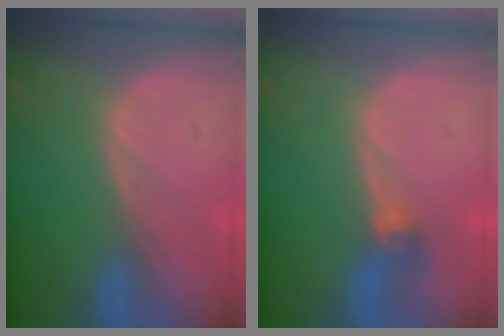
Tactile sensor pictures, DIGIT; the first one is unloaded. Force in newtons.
{"total": 2.9, "press": 2.6, "slide": 1.4}